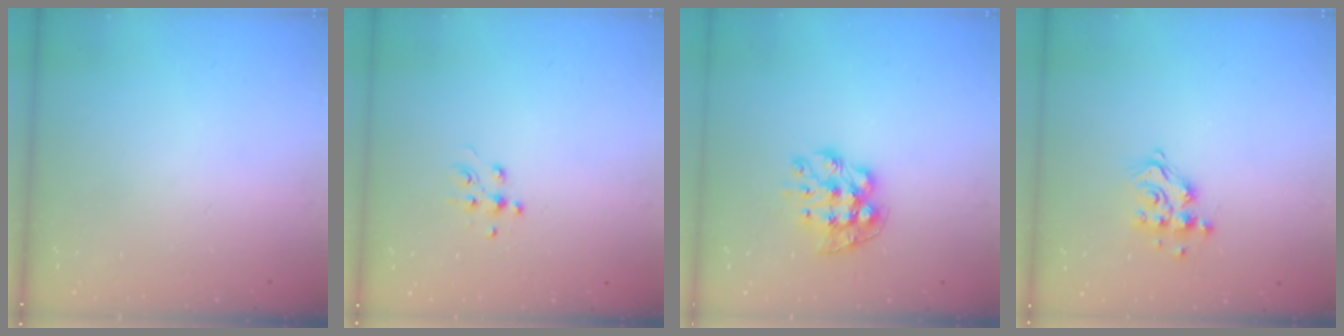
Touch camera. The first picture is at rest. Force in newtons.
{"total": 6.1, "press": 6.0, "slide": 1.3}
{"total": 9.5, "press": 9.4, "slide": 0.9}
{"total": 11.2, "press": 11.2, "slide": 0.7}